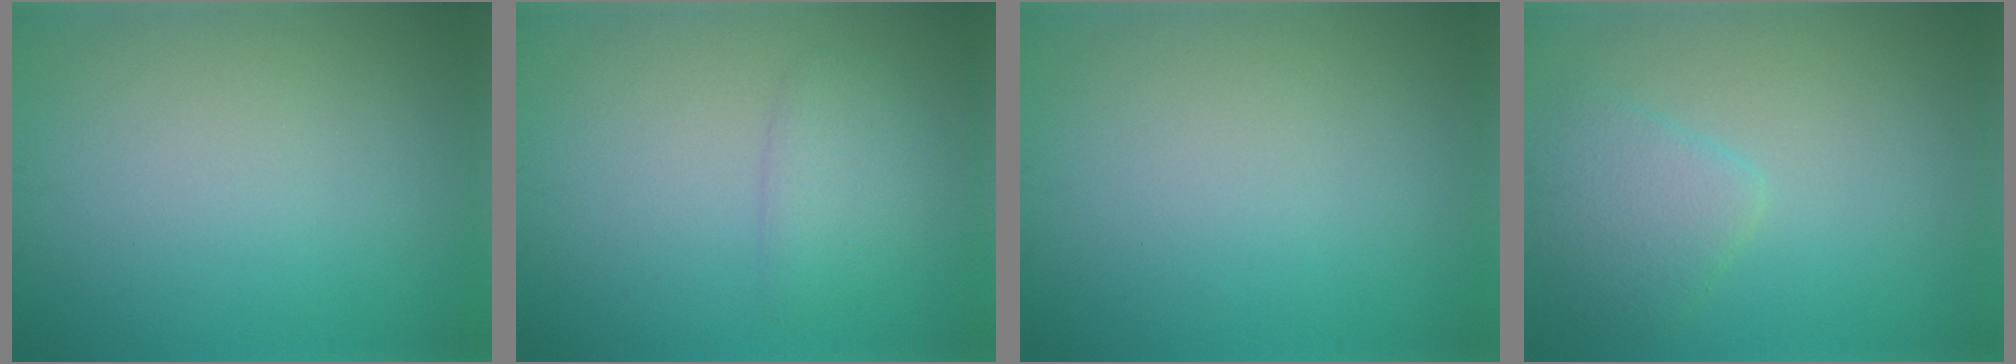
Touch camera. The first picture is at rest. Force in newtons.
{"total": 2.2, "press": 2.2, "slide": 0.2}
{"total": 0.0}
{"total": 2.8, "press": 2.8, "slide": 0.2}